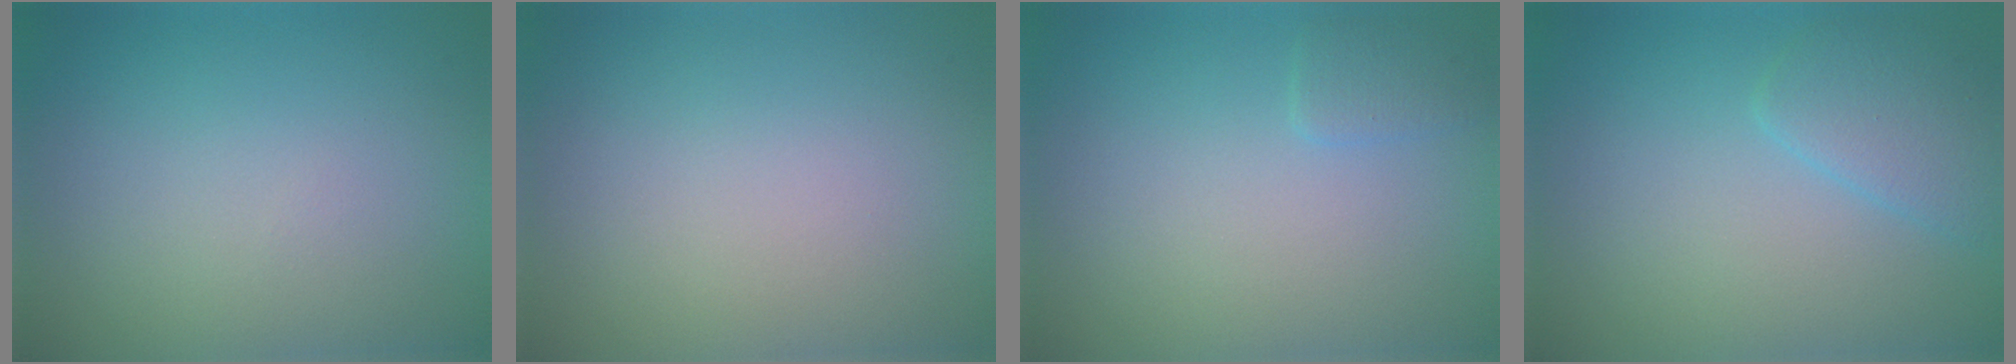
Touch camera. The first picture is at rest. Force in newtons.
{"total": 0.0}
{"total": 1.2, "press": 1.2, "slide": 0.1}
{"total": 2.8, "press": 2.8, "slide": 0.2}